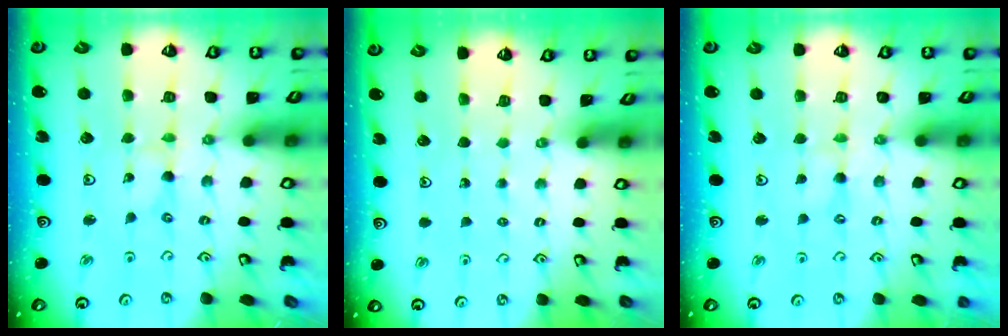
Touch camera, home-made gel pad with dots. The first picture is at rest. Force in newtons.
{"total": 0.0}
{"total": 1.2, "press": 1.2, "slide": 0.3}